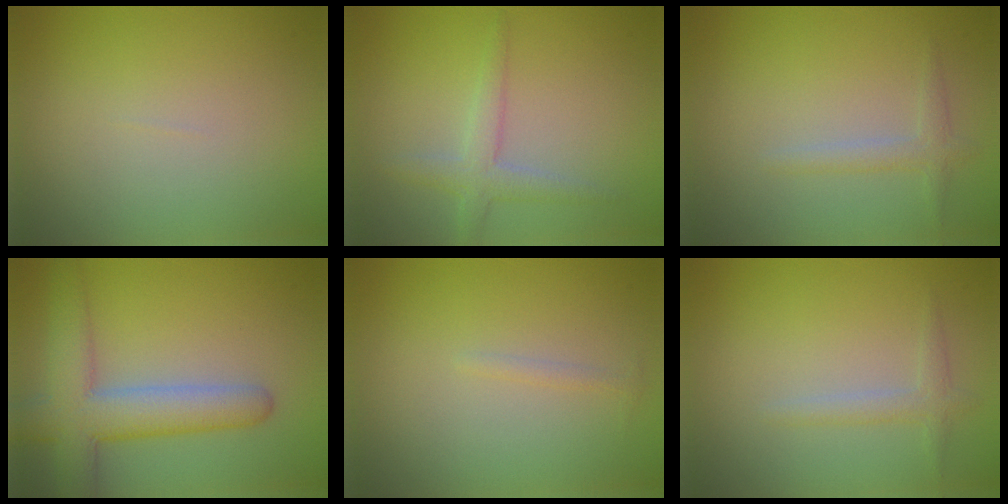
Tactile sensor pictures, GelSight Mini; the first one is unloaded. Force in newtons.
{"total": 2.5, "press": 2.5, "slide": 0.2}
{"total": 1.5, "press": 1.5, "slide": 0.0}
{"total": 6.8, "press": 6.8, "slide": 0.4}
{"total": 0.6, "press": 0.6, "slide": 0.1}
{"total": 1.5, "press": 1.5, "slide": 0.0}